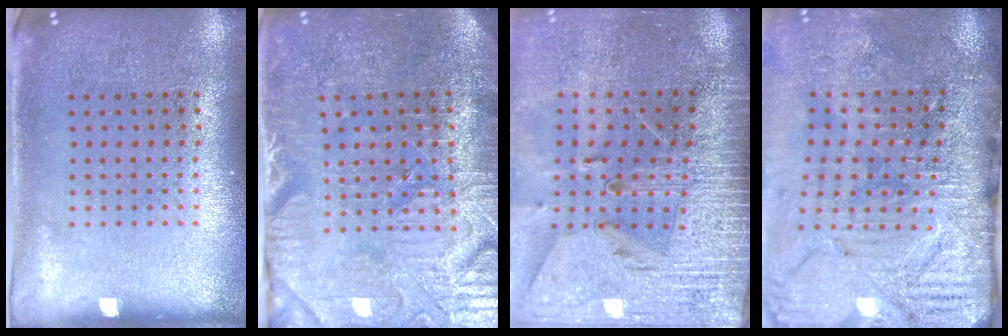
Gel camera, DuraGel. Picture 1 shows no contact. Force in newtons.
{"total": 4.0, "press": 3.9, "slide": 1.0}
{"total": 3.9, "press": 3.2, "slide": 2.2}
{"total": 4.4, "press": 3.8, "slide": 2.2}